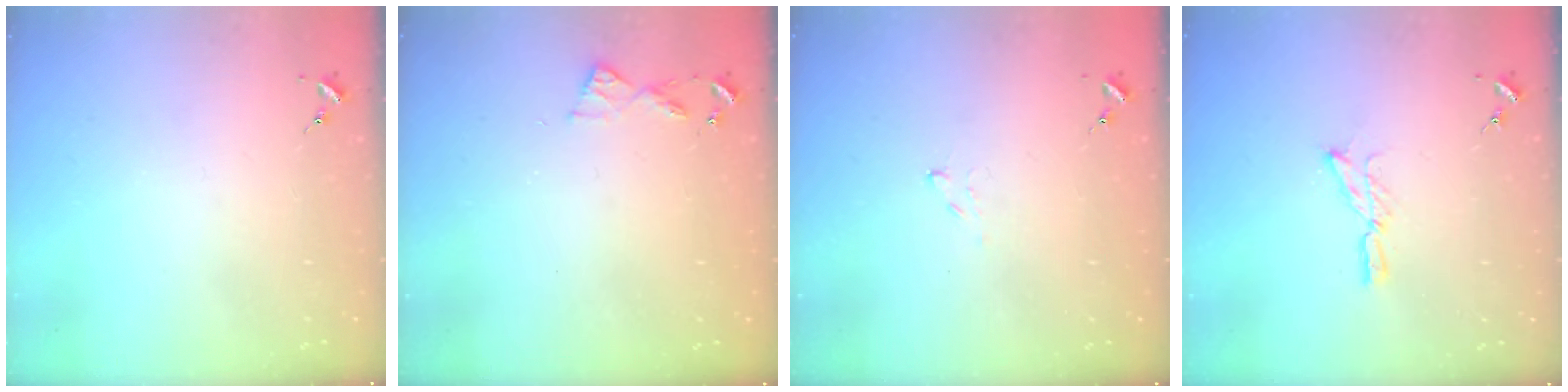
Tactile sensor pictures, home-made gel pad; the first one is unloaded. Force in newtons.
{"total": 6.8, "press": 6.8, "slide": 0.7}
{"total": 4.7, "press": 4.6, "slide": 0.7}
{"total": 8.4, "press": 8.3, "slide": 0.2}